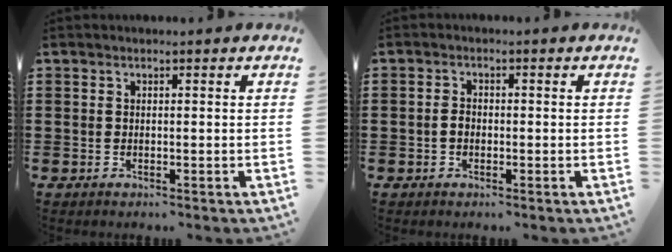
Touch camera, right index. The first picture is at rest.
{"total": 1.7, "force": [-0.5, 1.1, 1.2], "torque": [-0.024, 0.004, -0.009]}